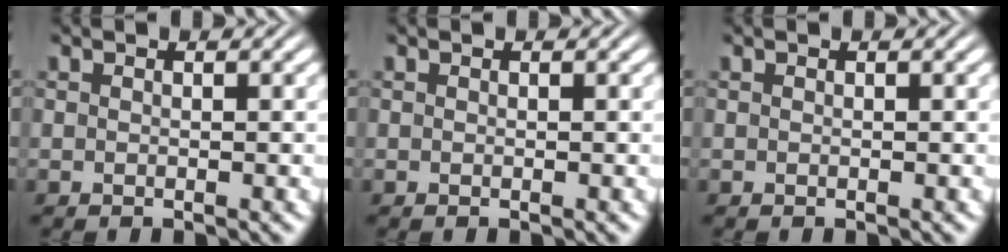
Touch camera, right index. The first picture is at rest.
{"total": 0.0}
{"total": 0.0}